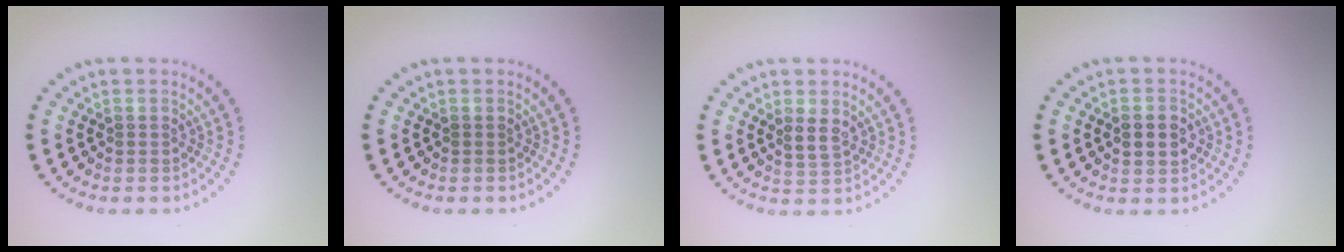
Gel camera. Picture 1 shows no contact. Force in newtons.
{"total": 0.0}
{"total": 1.6, "press": 1.3, "slide": 1.0}
{"total": 2.9, "press": 2.9, "slide": 0.2}